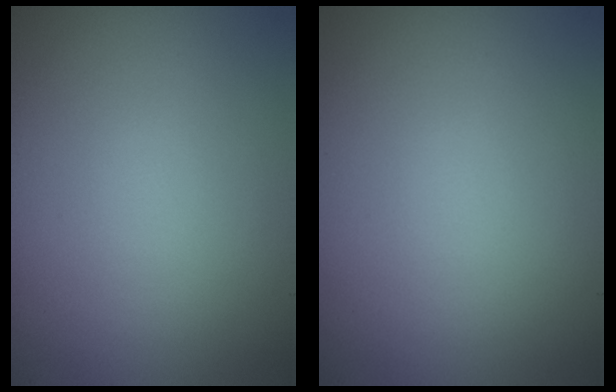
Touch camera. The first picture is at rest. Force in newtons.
{"total": 0.0}